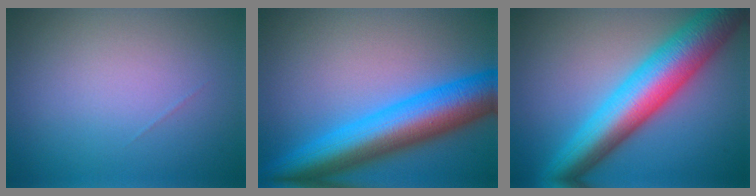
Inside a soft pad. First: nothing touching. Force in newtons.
{"total": 10.5, "press": 10.5, "slide": 0.2}
{"total": 10.3, "press": 10.3, "slide": 0.1}